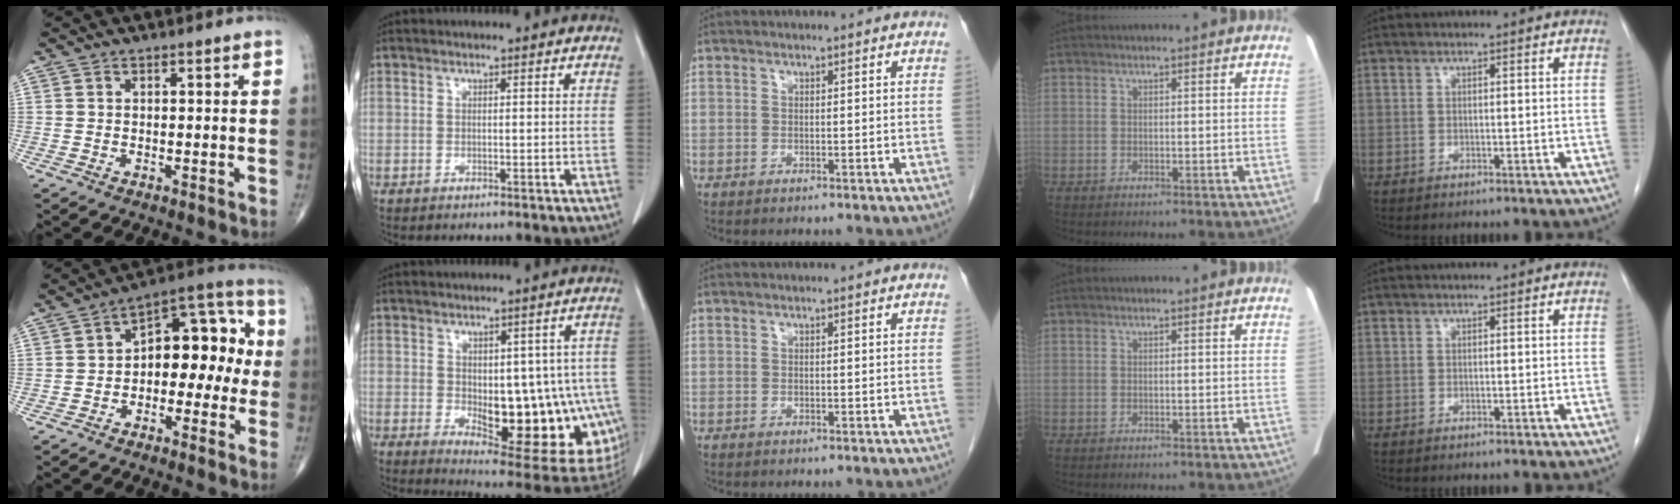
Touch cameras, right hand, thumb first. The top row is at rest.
{"thumb": {"total": 13.6, "force": [-0.6, 8.2, 10.9], "torque": [-0.110, 0.049, -0.023]}, "index": {"total": 18.3, "force": [-3.6, 8.1, 16.0], "torque": [-0.142, 0.007, -0.019]}}